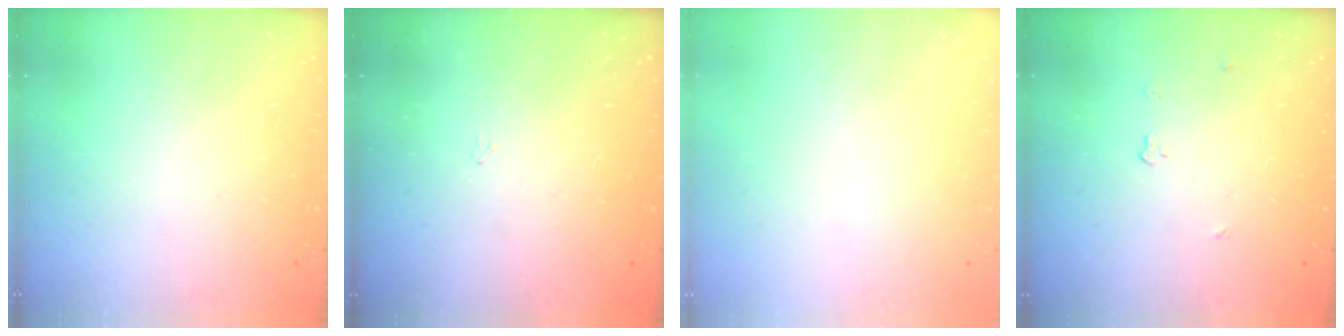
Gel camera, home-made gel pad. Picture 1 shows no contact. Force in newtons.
{"total": 2.9, "press": 2.9, "slide": 0.5}
{"total": 0.0}
{"total": 4.1, "press": 4.1, "slide": 0.3}